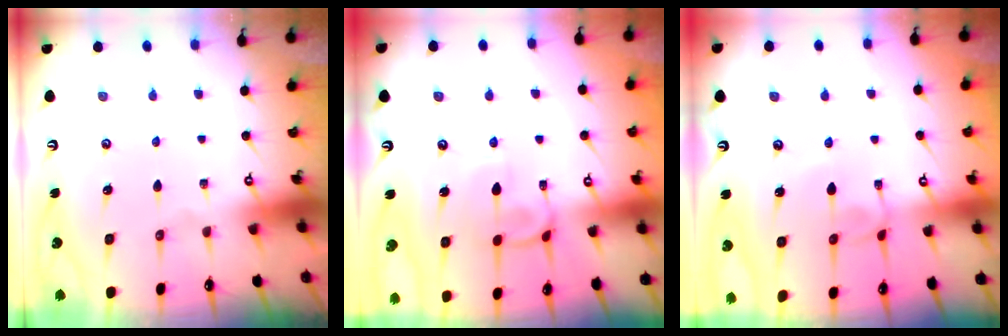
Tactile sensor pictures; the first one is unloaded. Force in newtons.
{"total": 0.7, "press": 0.2, "slide": 0.7}
{"total": 3.8, "press": 3.8, "slide": 0.1}